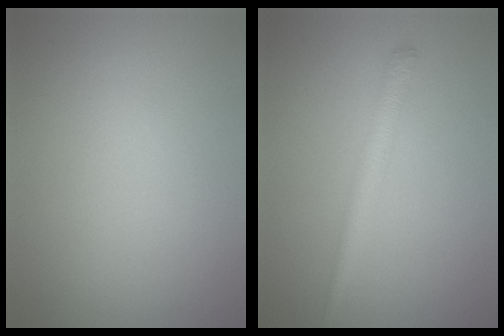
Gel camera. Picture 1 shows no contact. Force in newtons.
{"total": 2.2, "press": 2.2, "slide": 0.2}